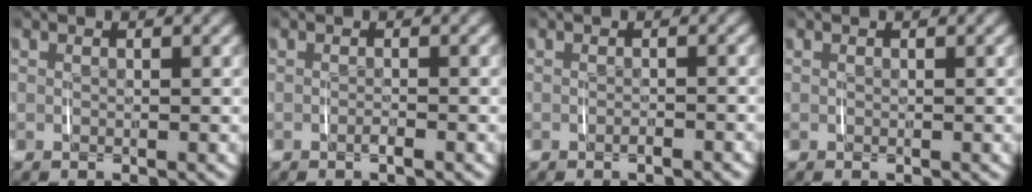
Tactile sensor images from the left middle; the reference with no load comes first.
{"total": 0.5, "force": [-0.3, 0.0, 0.4], "torque": [-0.009, 0.000, -0.009]}
{"total": 0.6, "force": [-0.5, 0.1, 0.3], "torque": [-0.005, 0.001, -0.011]}
{"total": 0.0}